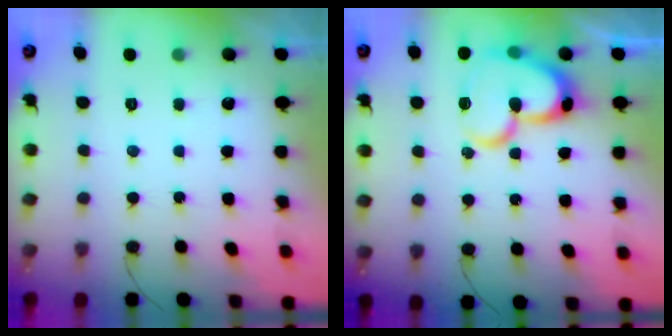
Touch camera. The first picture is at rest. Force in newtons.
{"total": 18.9, "press": 18.8, "slide": 1.9}